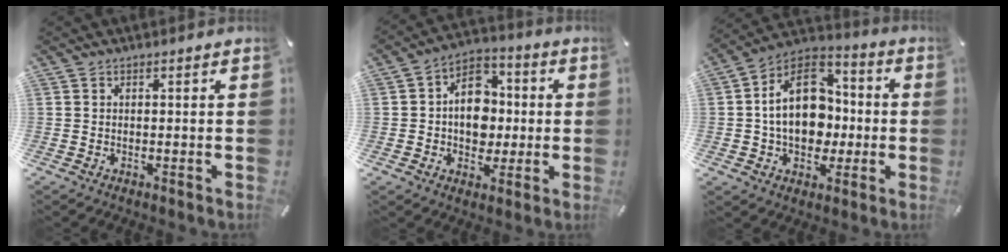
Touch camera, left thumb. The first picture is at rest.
{"total": 11.2, "force": [-0.6, 9.4, 6.1], "torque": [-0.103, 0.012, -0.009]}
{"total": 17.5, "force": [-0.5, 13.1, 11.6], "torque": [-0.203, 0.018, -0.008]}